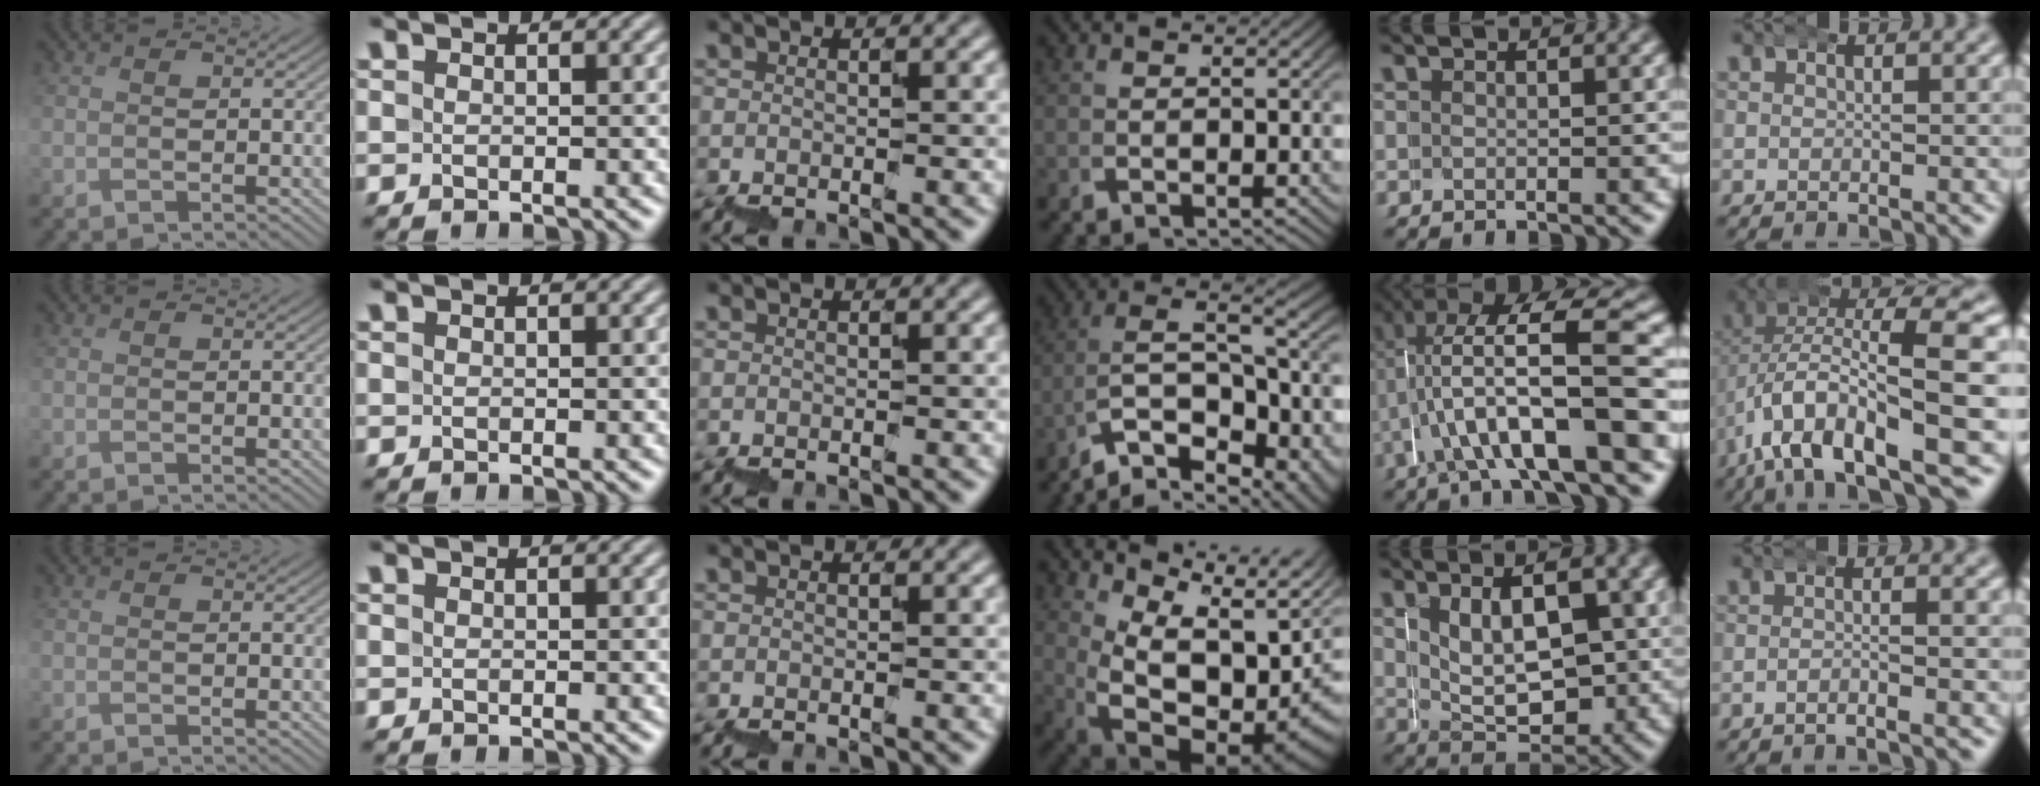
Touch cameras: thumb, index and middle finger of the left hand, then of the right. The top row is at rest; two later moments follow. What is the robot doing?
{"motion": "wrap", "object": "bubble wrap"}